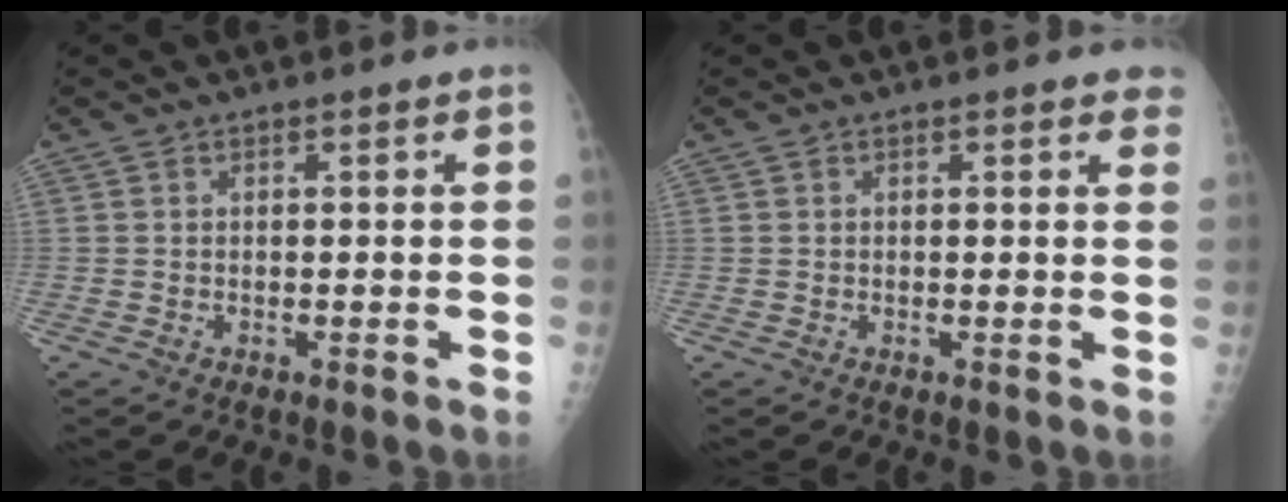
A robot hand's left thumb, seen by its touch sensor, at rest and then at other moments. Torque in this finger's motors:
{"motor_torque": [1.52, 0.81, 0.36, -0.40, 0.05]}